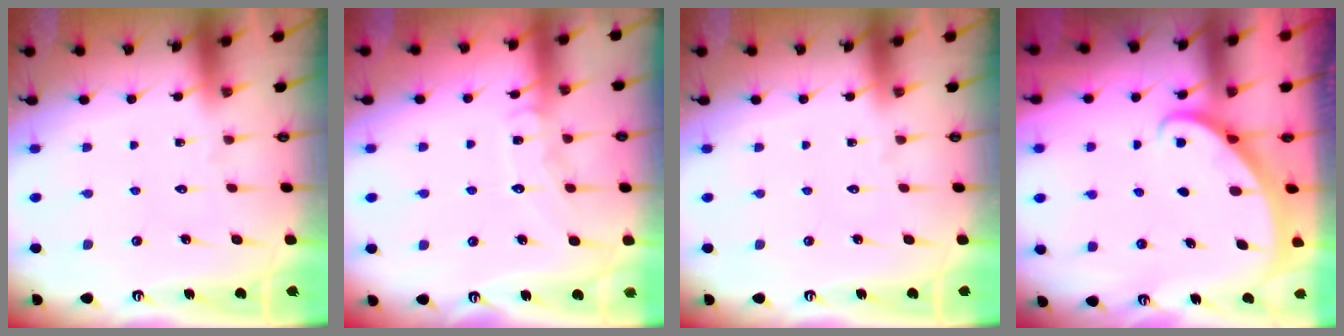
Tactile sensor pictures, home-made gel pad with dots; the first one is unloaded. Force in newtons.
{"total": 7.7, "press": 7.7, "slide": 0.7}
{"total": 0.0}
{"total": 1.8, "press": 1.8, "slide": 0.0}